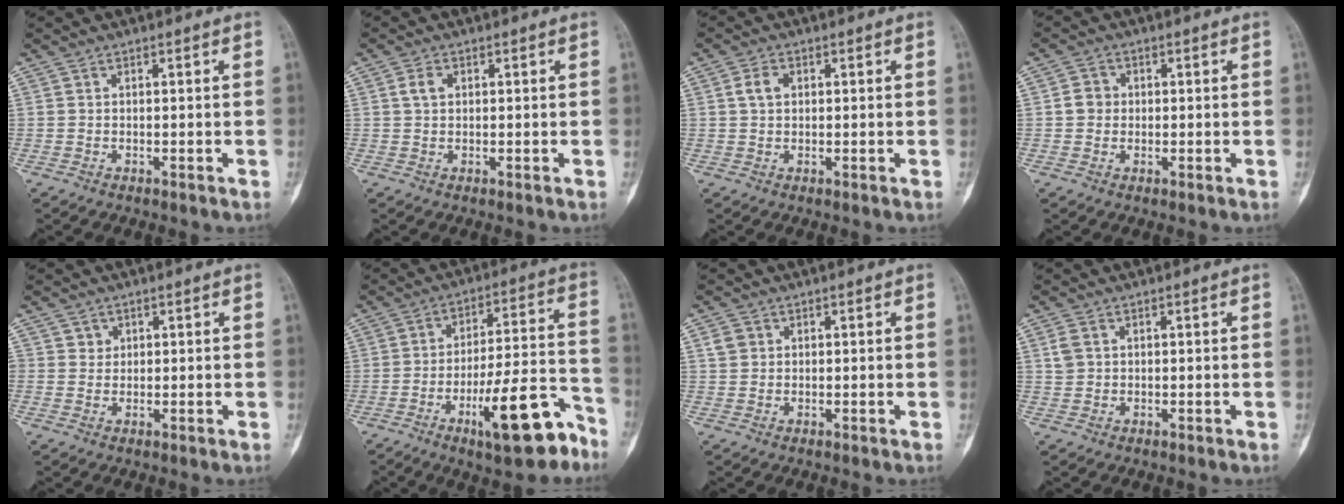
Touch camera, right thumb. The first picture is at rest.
{"total": 2.3, "force": [0.7, 1.6, 1.6], "torque": [-0.029, 0.006, 0.013]}
{"total": 3.0, "force": [0.7, 2.1, 2.0], "torque": [-0.037, 0.006, 0.014]}
{"total": 3.0, "force": [0.1, 2.8, 1.1], "torque": [-0.003, 0.006, -0.004]}
{"total": 1.9, "force": [0.7, 1.7, 0.2], "torque": [0.012, -0.001, 0.007]}
{"total": 16.1, "force": [-8.9, 4.6, 12.5], "torque": [-0.175, 0.069, -0.132]}
{"total": 2.2, "force": [0.7, 1.9, 0.8], "torque": [-0.007, 0.001, 0.012]}
{"total": 2.3, "force": [0.7, 1.8, 1.2], "torque": [-0.019, 0.002, 0.017]}